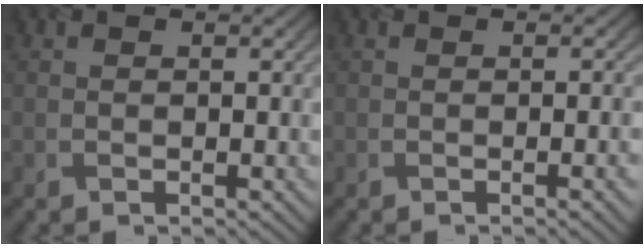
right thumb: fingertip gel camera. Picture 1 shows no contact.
{"total": 2.4, "force": [-0.6, 0.4, 2.3], "torque": [-0.030, -0.002, -0.005]}